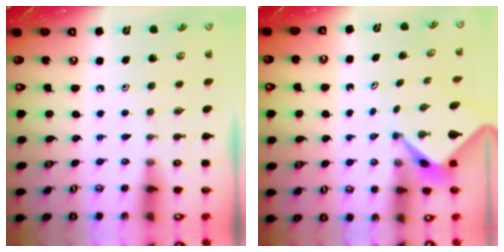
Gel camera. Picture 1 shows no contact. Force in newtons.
{"total": 2.5, "press": 2.5, "slide": 0.2}